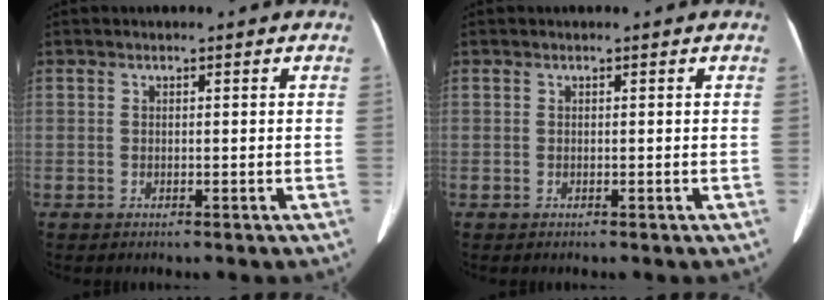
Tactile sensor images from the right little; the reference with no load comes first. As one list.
[{"total": 0.0}]